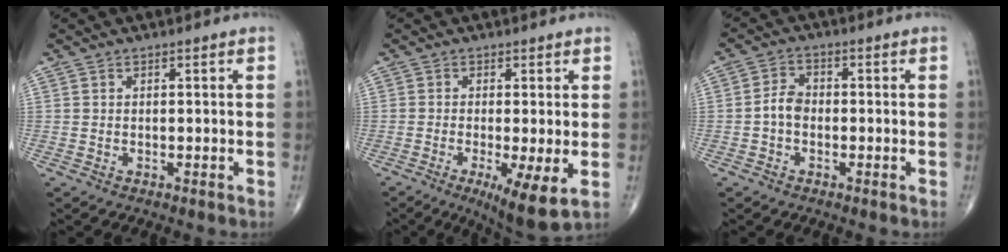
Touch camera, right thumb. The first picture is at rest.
{"total": 8.4, "force": [-2.2, 1.7, 8.0], "torque": [-0.132, -0.025, -0.036]}
{"total": 3.7, "force": [-0.9, 2.6, 2.4], "torque": [-0.038, 0.014, -0.026]}